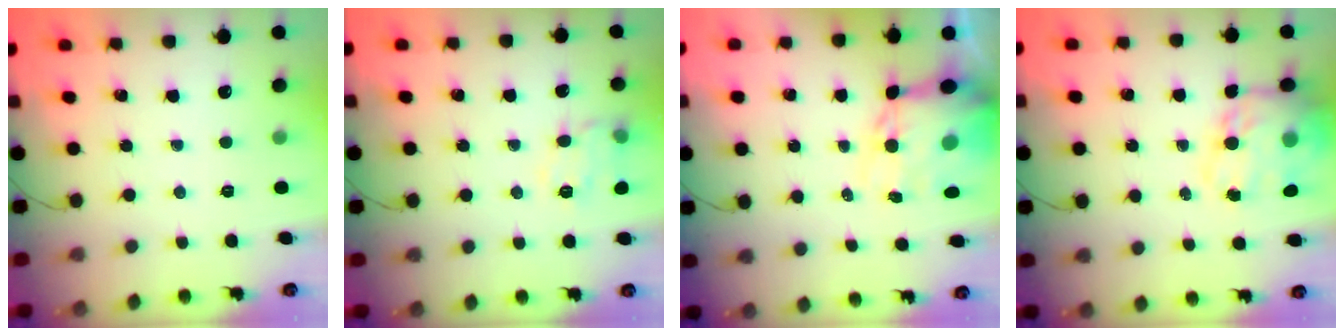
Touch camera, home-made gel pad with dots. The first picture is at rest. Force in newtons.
{"total": 11.6, "press": 11.6, "slide": 0.4}
{"total": 14.6, "press": 14.1, "slide": 3.6}
{"total": 19.2, "press": 18.7, "slide": 4.6}